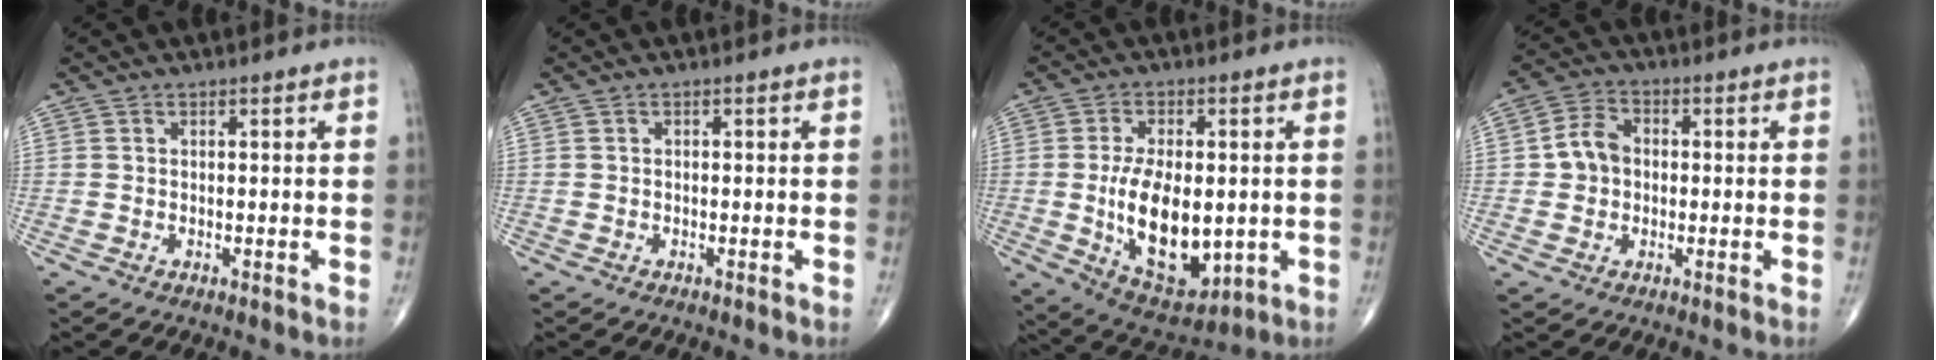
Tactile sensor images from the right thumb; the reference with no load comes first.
{"total": 0.0}
{"total": 15.9, "force": [-1.6, 8.4, 13.4], "torque": [-0.203, -0.012, -0.006]}
{"total": 5.9, "force": [-0.1, 4.9, 3.4], "torque": [-0.048, 0.018, -0.009]}